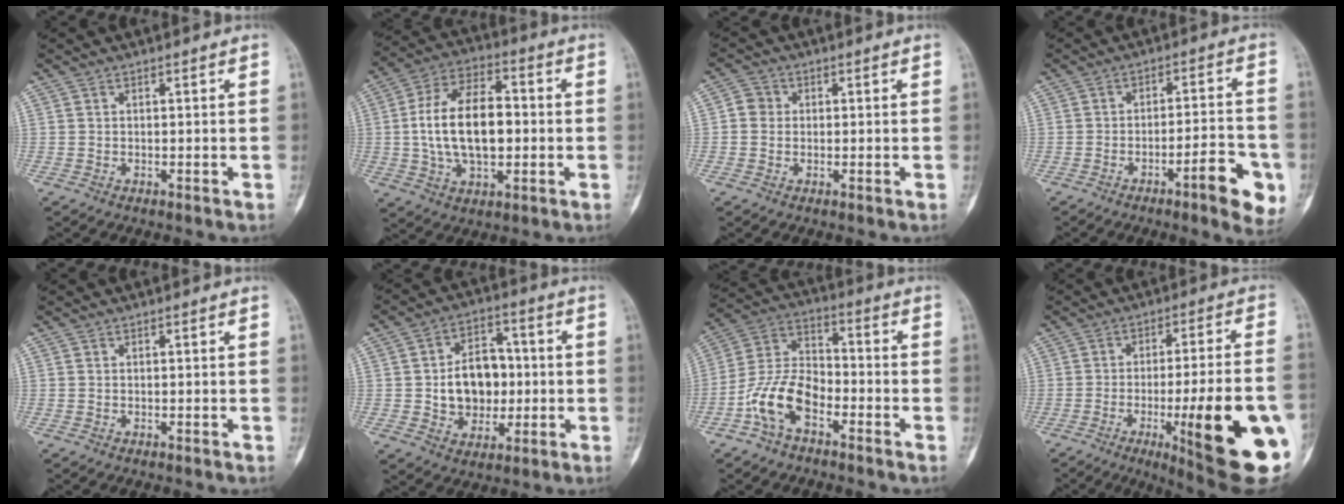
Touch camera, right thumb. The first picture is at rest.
{"total": 16.6, "force": [-0.2, 9.4, 13.7], "torque": [-0.236, 0.022, -0.005]}
{"total": 3.3, "force": [0.2, 3.1, 1.1], "torque": [-0.003, 0.006, -0.003]}
{"total": 10.5, "force": [-4.7, 2.5, 9.0], "torque": [-0.109, 0.024, -0.064]}
{"total": 0.0}
{"total": 12.4, "force": [-0.2, 9.5, 8.0], "torque": [-0.083, 0.021, 0.002]}
{"total": 11.5, "force": [-5.3, 6.6, 7.9], "torque": [-0.150, 0.047, -0.108]}
{"total": 23.4, "force": [-7.1, 4.2, 21.9], "torque": [-0.258, -0.003, -0.086]}